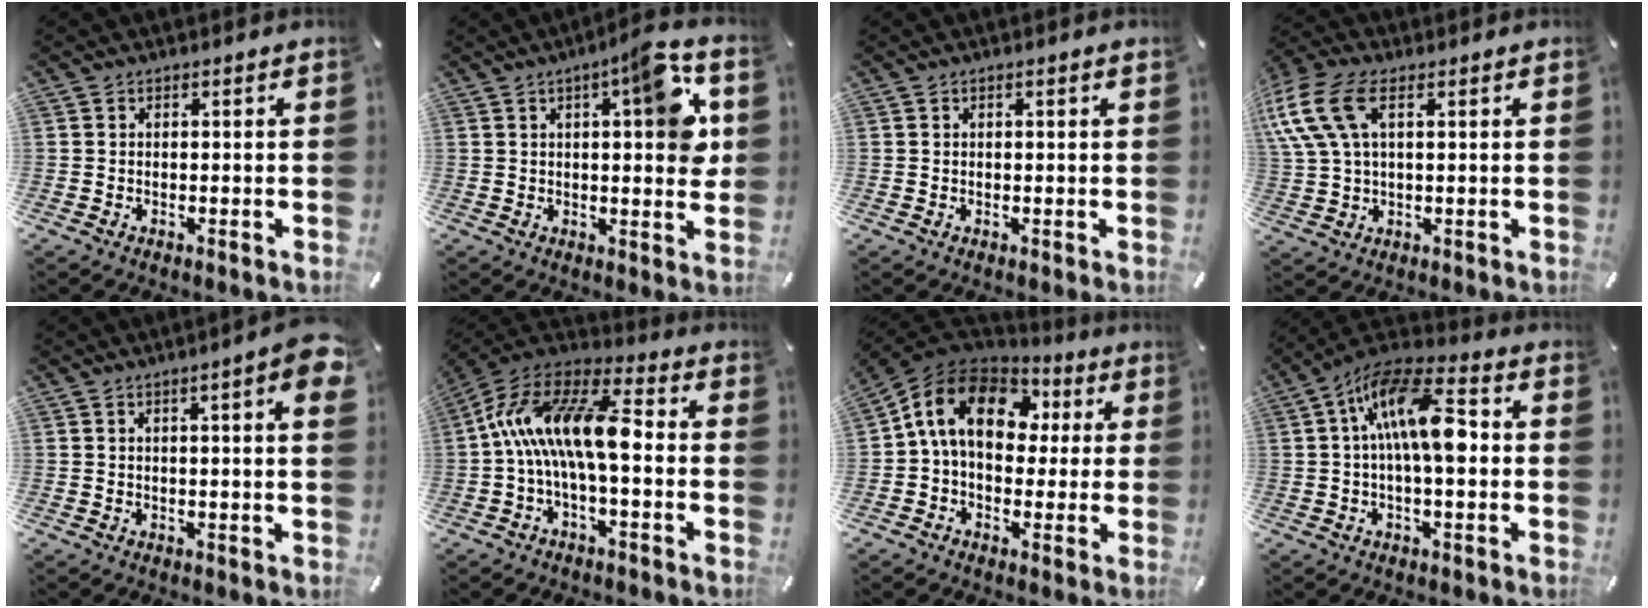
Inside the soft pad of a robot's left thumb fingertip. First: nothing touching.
{"total": 11.8, "force": [4.1, 2.7, 10.7], "torque": [-0.128, -0.028, 0.055]}
{"total": 0.6, "force": [0.2, 0.1, 0.5], "torque": [-0.010, 0.000, 0.004]}
{"total": 12.7, "force": [4.3, 7.1, 9.6], "torque": [-0.224, -0.002, 0.080]}
{"total": 6.4, "force": [2.4, 0.8, 5.9], "torque": [-0.086, -0.007, 0.038]}
{"total": 18.1, "force": [-0.9, 8.2, 16.1], "torque": [-0.313, 0.013, -0.014]}
{"total": 14.7, "force": [2.8, 10.7, 9.7], "torque": [-0.201, 0.012, 0.049]}
{"total": 15.1, "force": [1.3, 6.6, 13.6], "torque": [-0.244, 0.008, 0.023]}